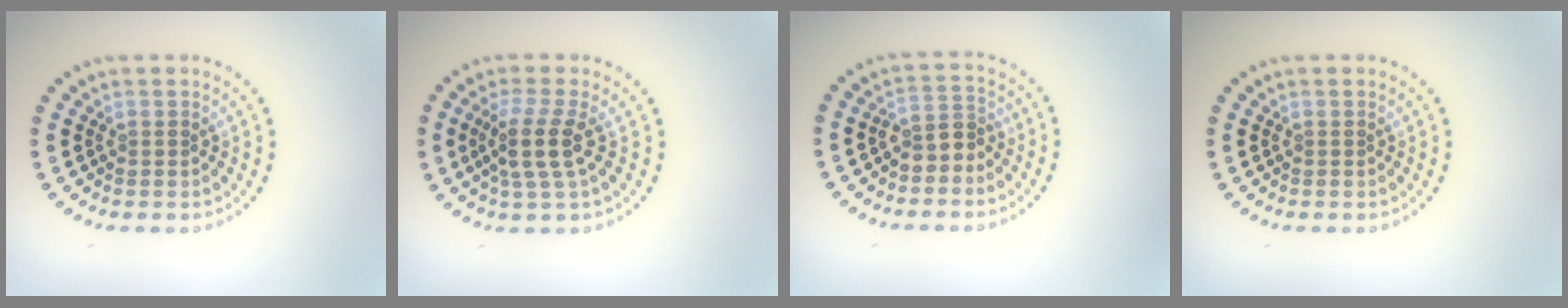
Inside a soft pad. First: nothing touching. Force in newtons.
{"total": 3.5, "press": 2.7, "slide": 2.2}
{"total": 2.2, "press": 1.9, "slide": 1.1}
{"total": 0.0}